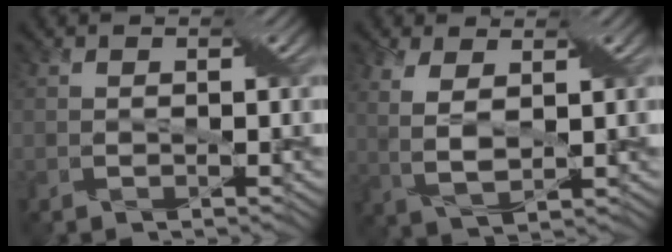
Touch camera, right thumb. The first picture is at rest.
{"total": 5.0, "force": [1.9, 2.0, 4.2], "torque": [-0.103, 0.004, 0.038]}